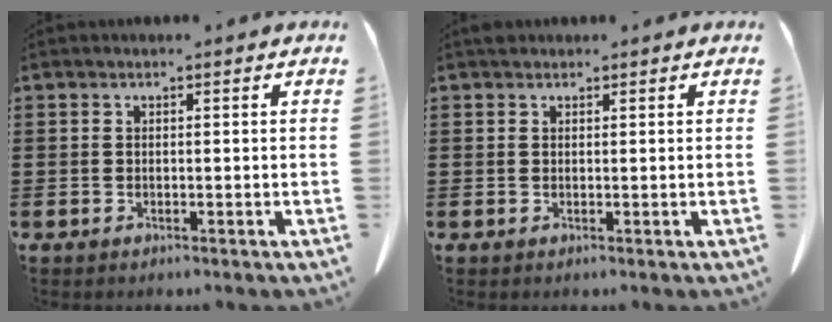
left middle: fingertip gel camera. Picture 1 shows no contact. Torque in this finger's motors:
{"motor_torque": [0.00, 0.02, 0.00, 0.00]}